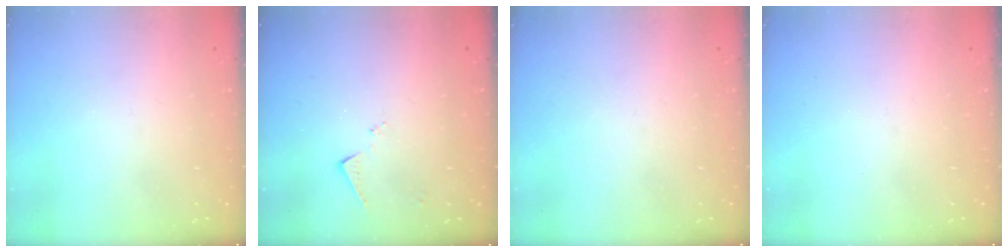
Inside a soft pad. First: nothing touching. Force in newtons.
{"total": 7.4, "press": 7.4, "slide": 0.2}
{"total": 0.0}
{"total": 0.0}